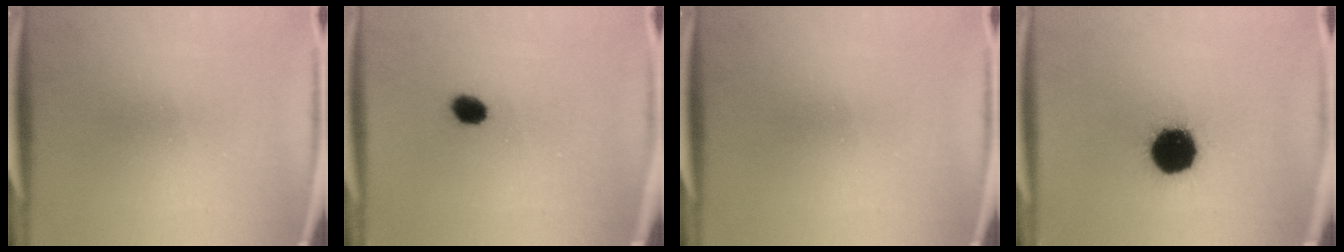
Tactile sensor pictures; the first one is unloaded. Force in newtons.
{"total": 4.0}
{"total": 0.0}
{"total": 16.1}